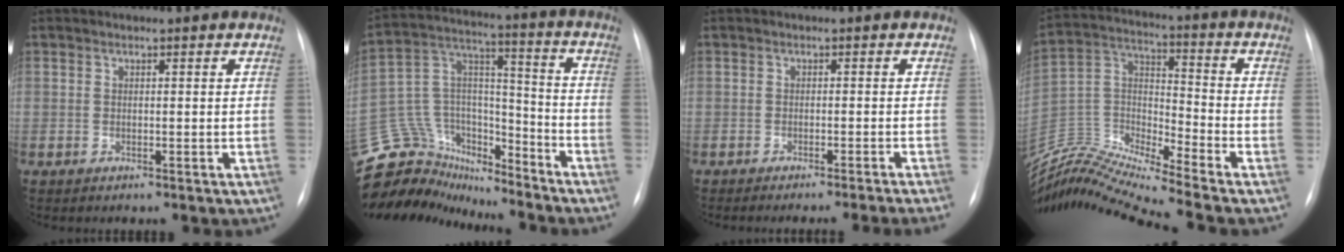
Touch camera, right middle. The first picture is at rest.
{"total": 19.2, "force": [-17.7, 6.5, 3.8], "torque": [-0.077, 0.070, -0.292]}
{"total": 8.1, "force": [-7.0, -2.2, 3.4], "torque": [-0.008, -0.019, -0.088]}
{"total": 14.7, "force": [-13.7, -2.2, 4.7], "torque": [-0.092, 0.016, -0.260]}